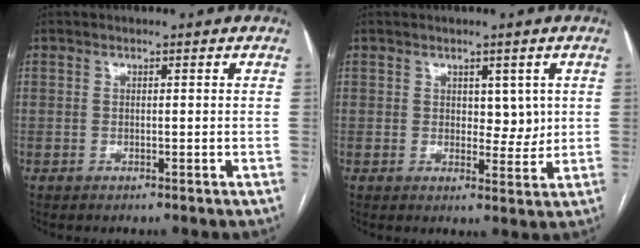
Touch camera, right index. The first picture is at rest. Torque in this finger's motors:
{"motor_torque": [0.06, 0.20, -0.07, 0.00]}